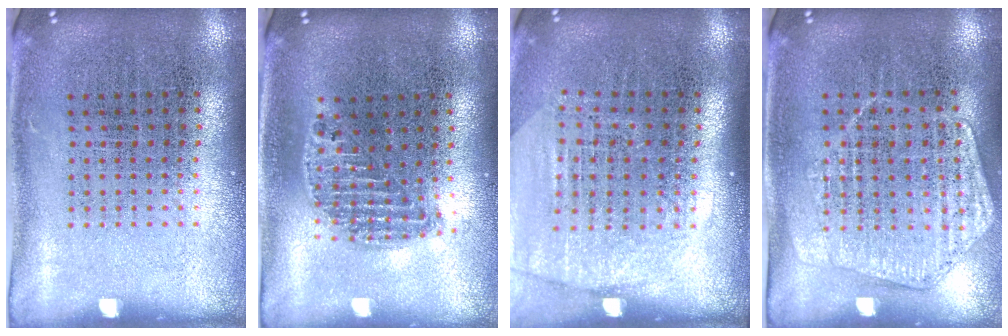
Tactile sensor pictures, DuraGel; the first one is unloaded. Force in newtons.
{"total": 1.2, "press": 1.1, "slide": 0.5}
{"total": 1.8, "press": 1.6, "slide": 0.7}
{"total": 1.4, "press": 1.4, "slide": 0.3}